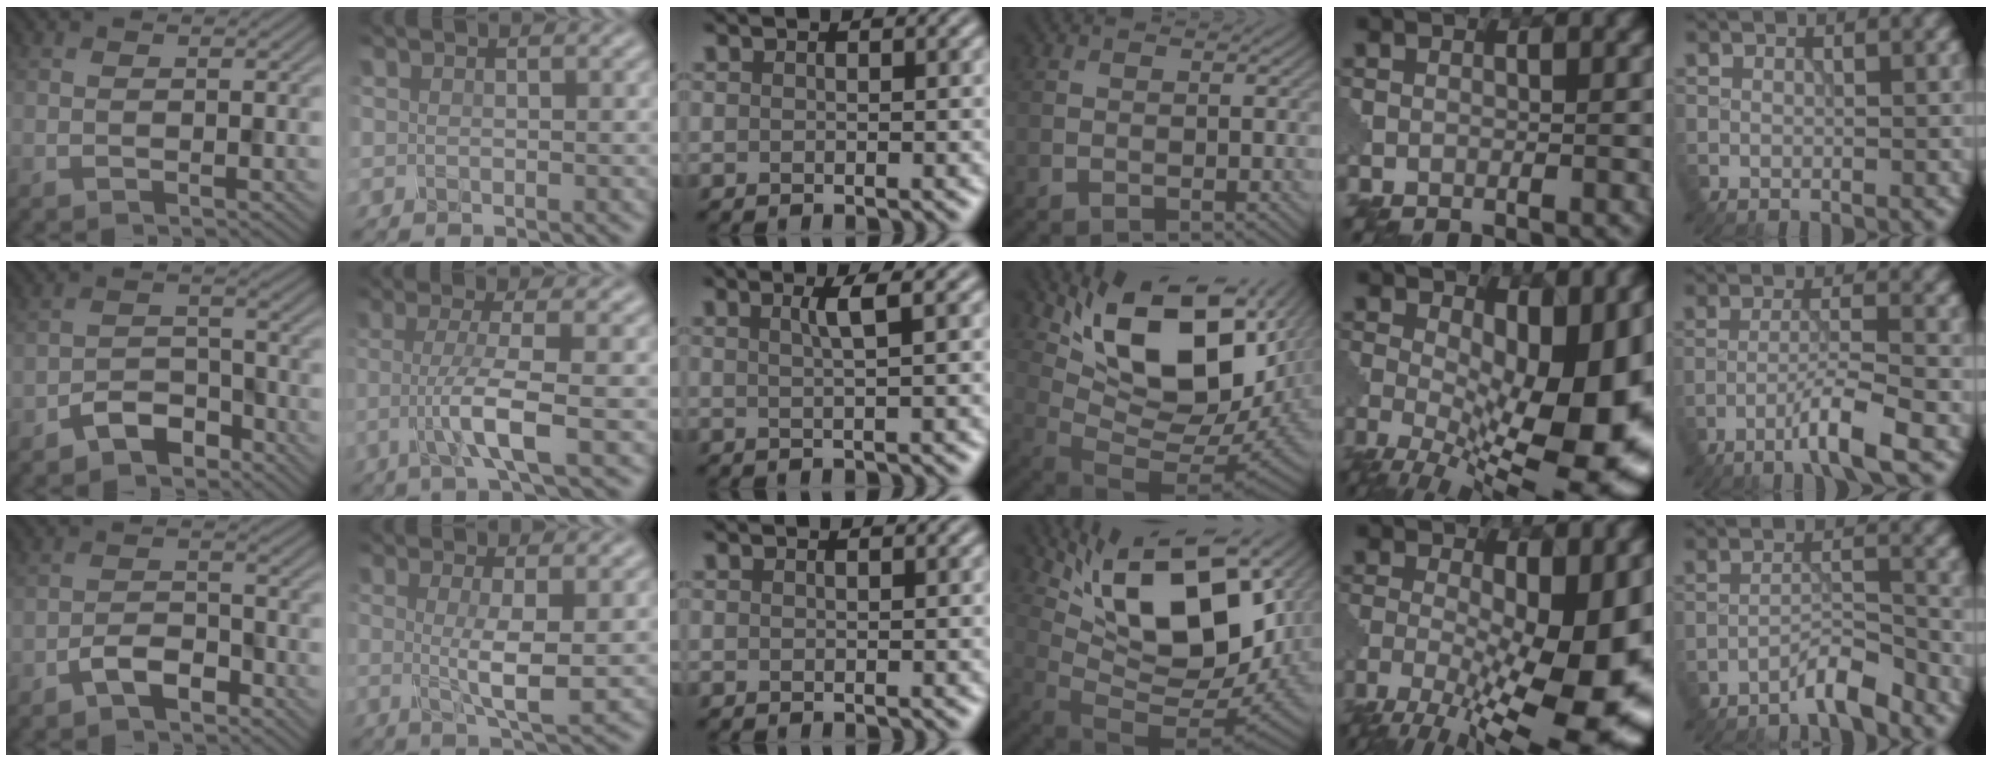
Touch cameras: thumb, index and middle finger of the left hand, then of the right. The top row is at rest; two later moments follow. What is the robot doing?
{"motion": "disassemble", "object": "glue stick"}